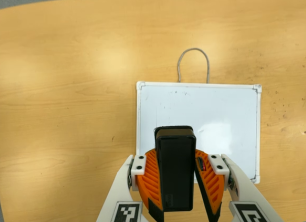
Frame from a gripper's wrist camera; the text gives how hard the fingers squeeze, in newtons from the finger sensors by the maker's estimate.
{"total": 9.4, "left": 9.5, "right": 9.2}